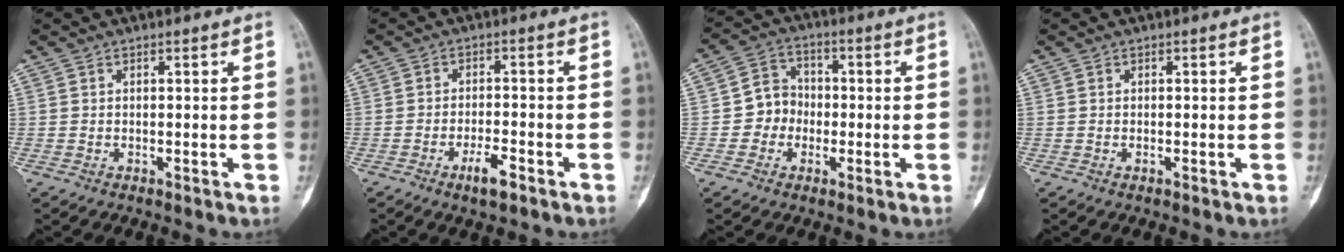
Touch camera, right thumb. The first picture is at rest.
{"total": 4.4, "force": [-2.6, 1.3, 3.3], "torque": [-0.054, 0.013, -0.043]}
{"total": 6.7, "force": [-1.2, 6.1, 2.4], "torque": [-0.003, 0.024, -0.033]}
{"total": 0.0}